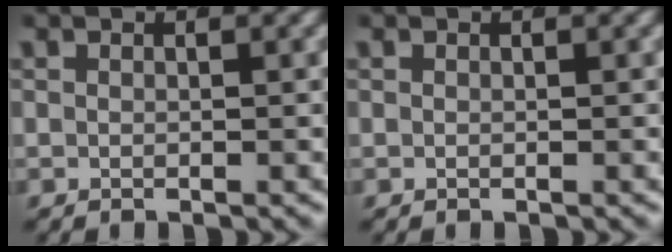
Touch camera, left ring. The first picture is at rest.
{"total": 0.0}